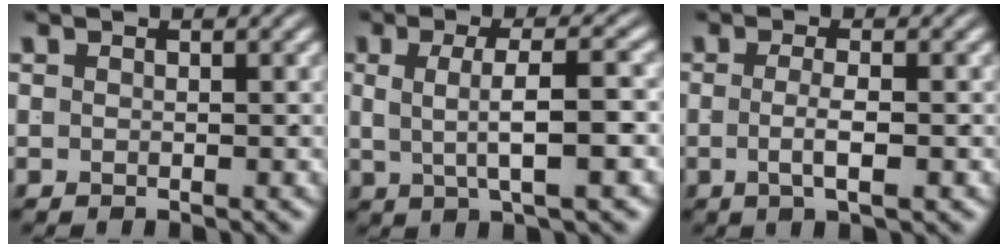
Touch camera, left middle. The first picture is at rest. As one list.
[{"total": 4.1, "force": [0.4, 0.5, 4.0], "torque": [-0.058, 0.001, 0.013]}, {"total": 2.4, "force": [-0.9, -0.4, 2.1], "torque": [-0.036, -0.009, -0.012]}]